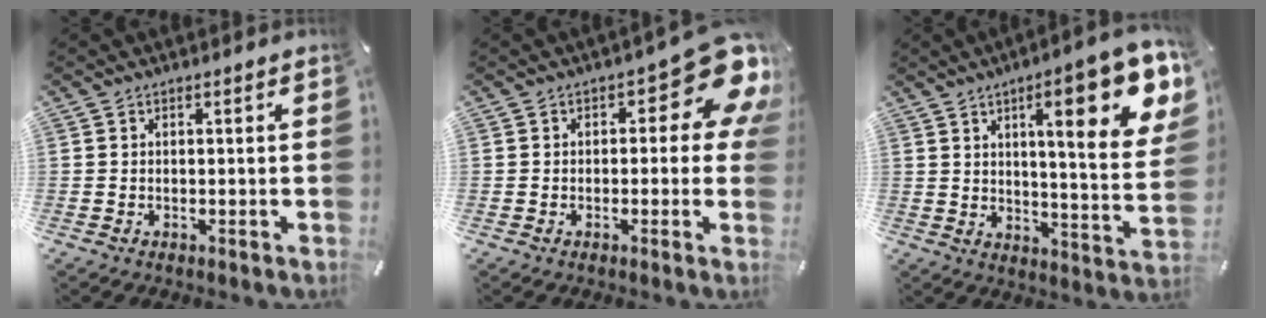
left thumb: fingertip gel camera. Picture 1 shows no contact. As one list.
[{"total": 12.8, "force": [5.3, 5.8, 10.1], "torque": [-0.112, -0.042, 0.090]}, {"total": 18.2, "force": [9.0, 4.3, 15.3], "torque": [-0.212, -0.049, 0.128]}]